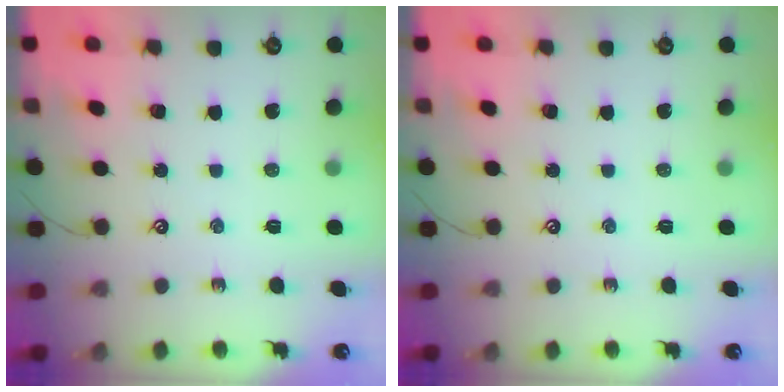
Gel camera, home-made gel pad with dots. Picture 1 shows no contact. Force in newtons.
{"total": 0.0}